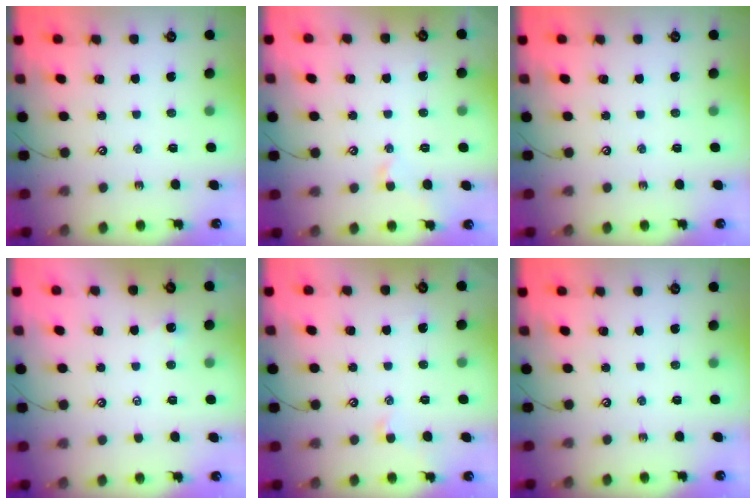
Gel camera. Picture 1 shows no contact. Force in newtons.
{"total": 1.0, "press": 1.0, "slide": 0.1}
{"total": 0.0}
{"total": 2.6, "press": 2.6, "slide": 0.2}
{"total": 0.8, "press": 0.6, "slide": 0.5}
{"total": 0.0}